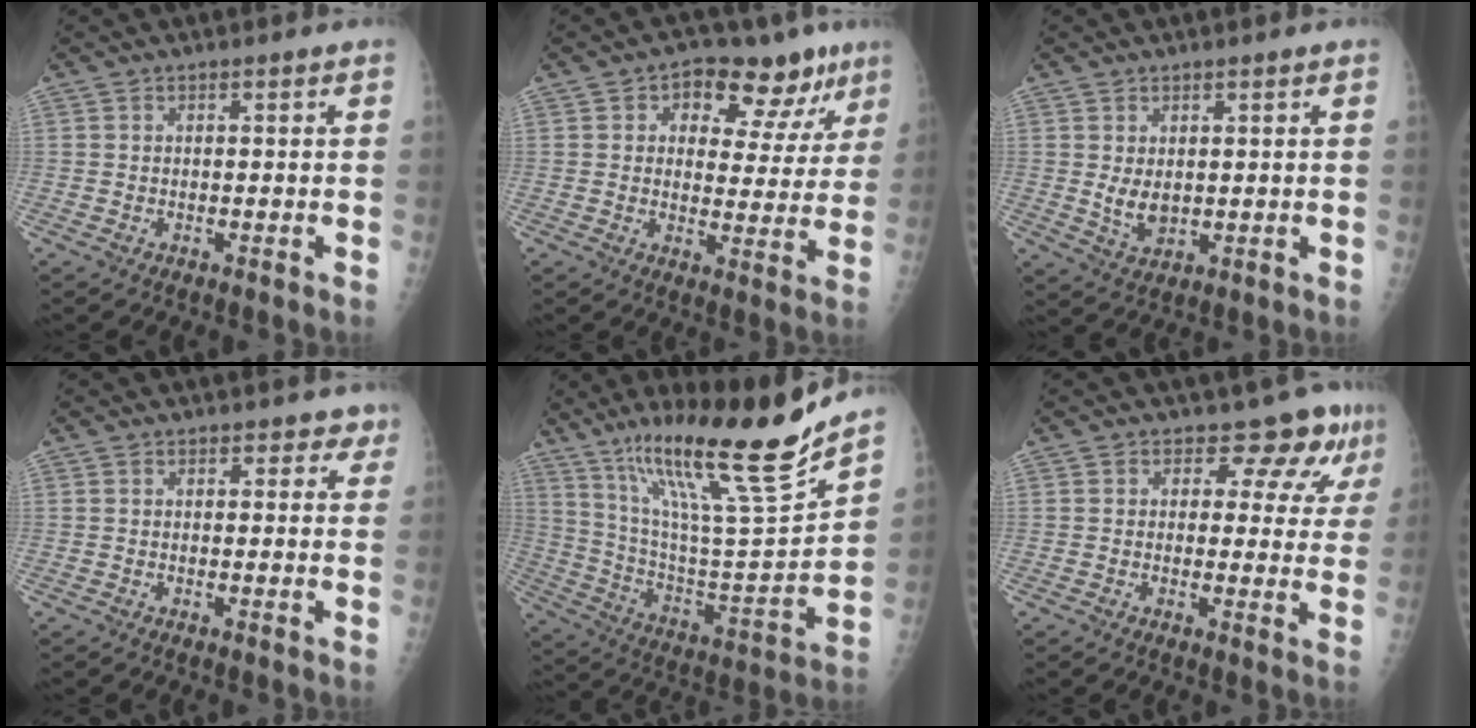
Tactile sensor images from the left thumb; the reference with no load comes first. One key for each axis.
{"total": 14.1, "fx": 7.3, "fy": 8.2, "fz": 8.8, "tx": -0.055, "ty": -0.011, "tz": 0.098}
{"total": 4.2, "fx": 0.7, "fy": 2.8, "fz": 3.1, "tx": -0.042, "ty": -0.014, "tz": 0.023}
{"total": 2.6, "fx": 1.8, "fy": 1.7, "fz": 0.7, "tx": 0.026, "ty": -0.005, "tz": 0.014}
{"total": 24.7, "fx": 17.7, "fy": 2.1, "fz": 17.1, "tx": -0.257, "ty": -0.076, "tz": 0.312}
{"total": 7.4, "fx": 5.2, "fy": 4.3, "fz": 3.2, "tx": -0.007, "ty": -0.028, "tz": 0.049}